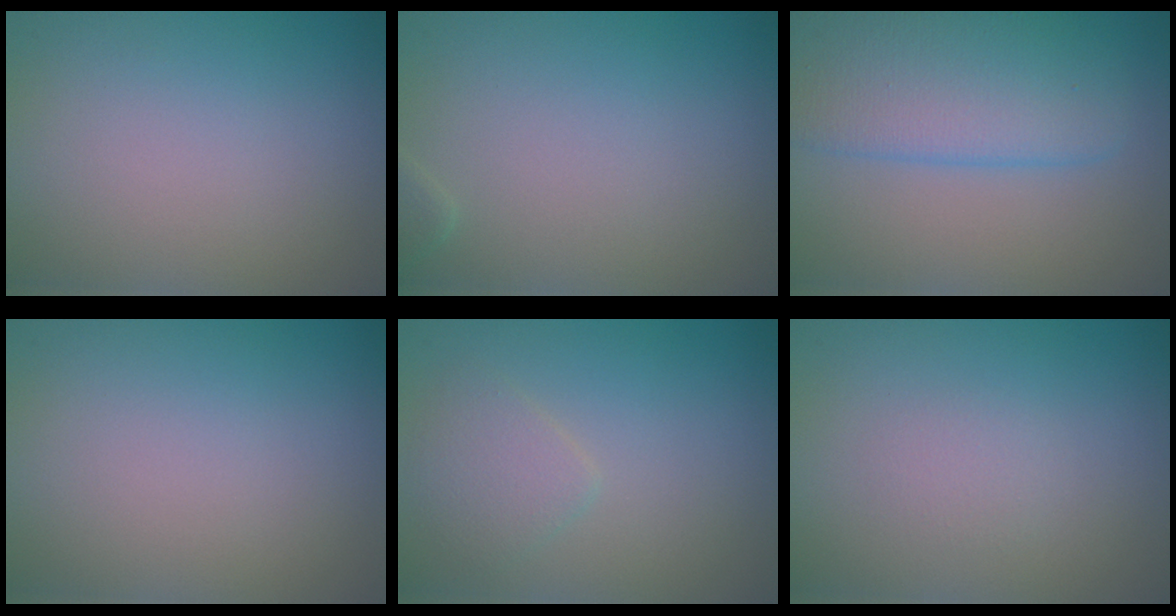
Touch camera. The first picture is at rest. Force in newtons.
{"total": 0.8, "press": 0.8, "slide": 0.1}
{"total": 6.7, "press": 6.7, "slide": 0.2}
{"total": 0.0}
{"total": 1.8, "press": 1.8, "slide": 0.0}
{"total": 0.9, "press": 0.8, "slide": 0.1}